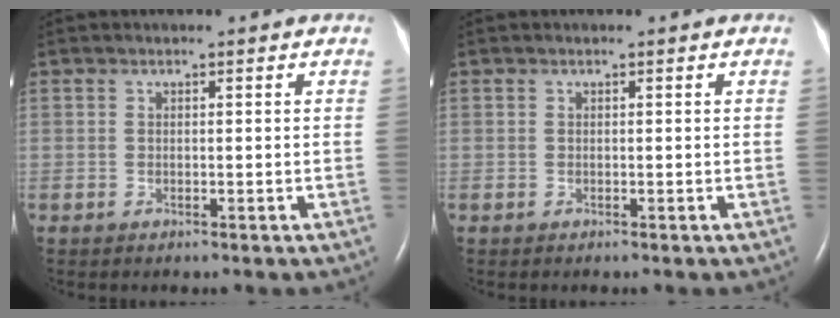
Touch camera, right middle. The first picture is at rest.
{"total": 0.0}